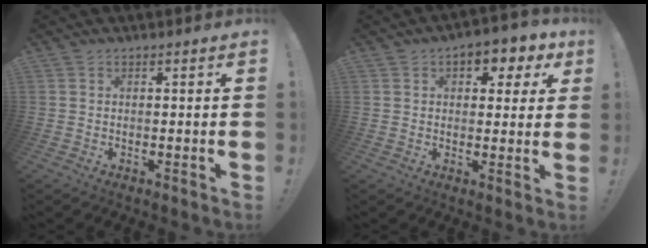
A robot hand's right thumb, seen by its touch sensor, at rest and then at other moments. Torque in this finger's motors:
{"motor_torque": [0.66, 2.34, 0.74, 0.49, -0.07]}